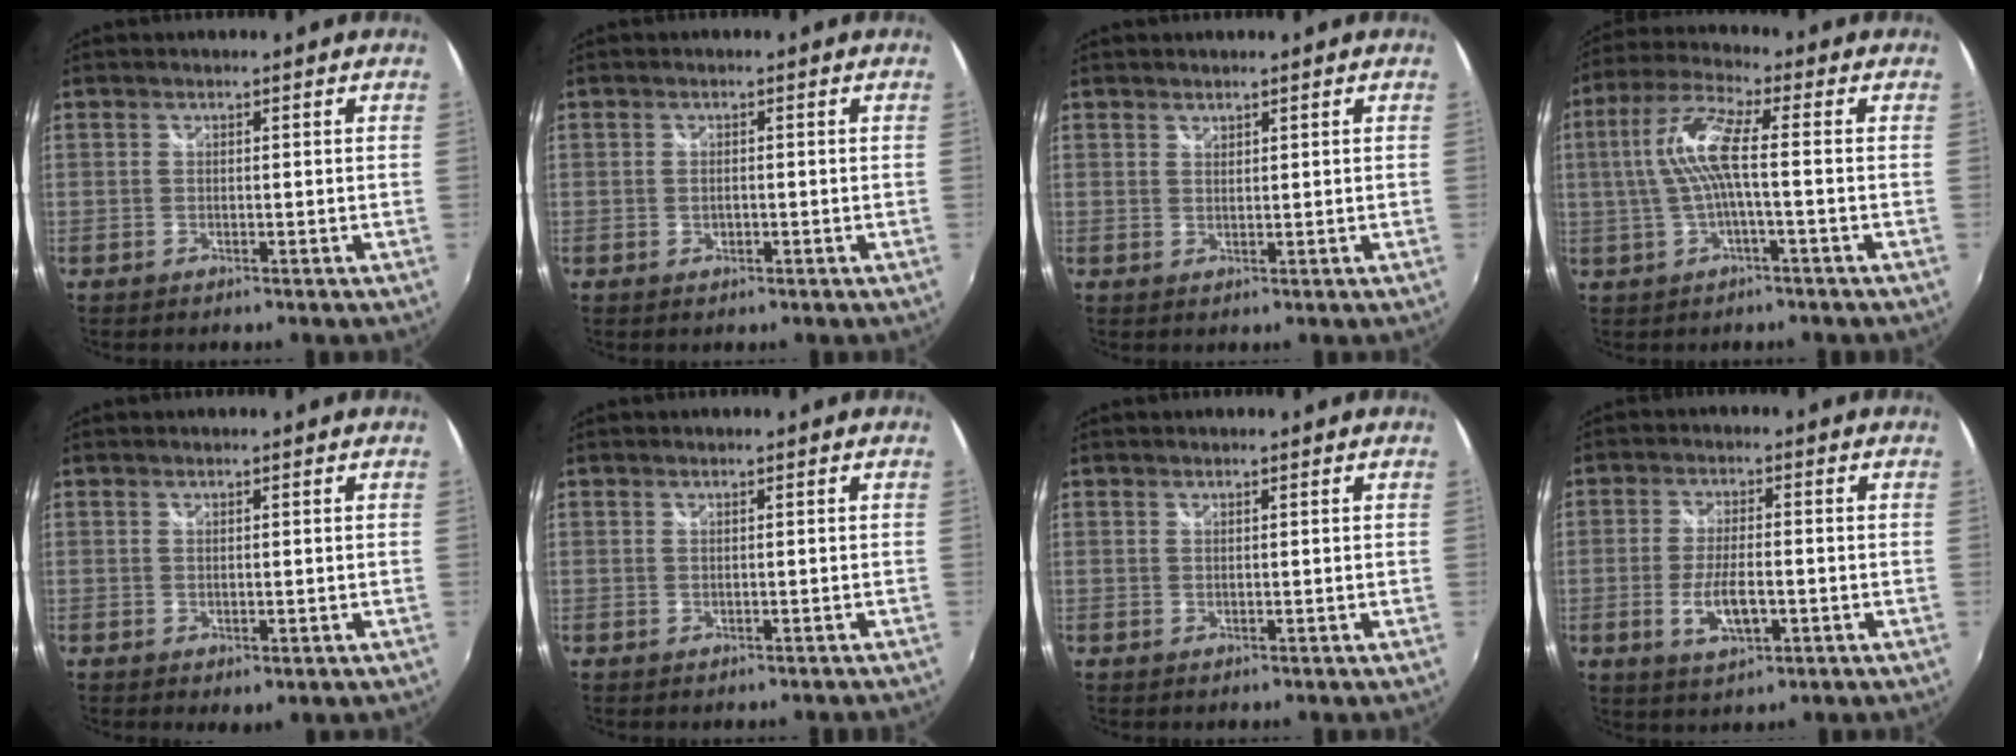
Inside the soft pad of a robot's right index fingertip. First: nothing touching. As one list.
[{"total": 1.2, "force": [-0.3, 0.8, 0.8], "torque": [-0.014, 0.001, -0.005]}, {"total": 1.0, "force": [1.0, 0.3, 0.0], "torque": [0.002, 0.000, 0.018]}, {"total": 8.8, "force": [-0.3, 1.0, 8.7], "torque": [-0.179, 0.008, 0.000]}, {"total": 1.6, "force": [-0.5, 1.0, 1.2], "torque": [-0.021, -0.009, -0.005]}, {"total": 0.0}, {"total": 0.0}, {"total": 7.0, "force": [-2.0, 2.5, 6.2], "torque": [-0.126, -0.009, -0.034]}]